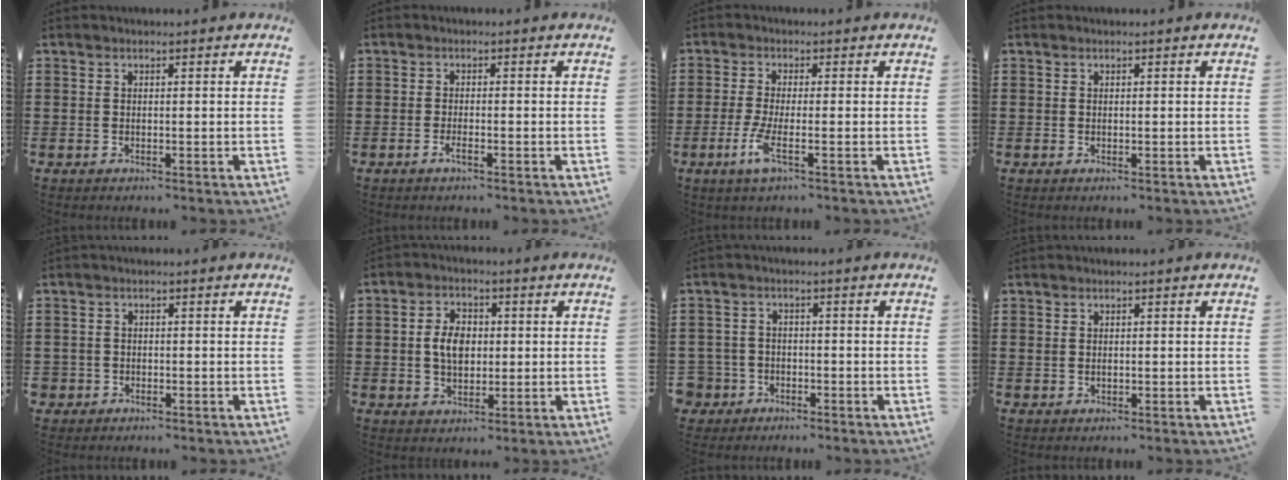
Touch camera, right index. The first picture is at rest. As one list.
[{"total": 1.4, "force": [-0.9, 0.2, 1.1], "torque": [-0.027, -0.006, -0.019]}, {"total": 4.5, "force": [-1.9, 0.7, 4.1], "torque": [-0.103, -0.018, -0.042]}, {"total": 0.0}, {"total": 1.5, "force": [-1.0, 1.0, 0.0], "torque": [-0.005, 0.002, -0.025]}, {"total": 5.1, "force": [0.1, 3.5, 3.8], "torque": [-0.078, 0.008, -0.004]}, {"total": 3.3, "force": [-2.3, 2.3, 0.4], "torque": [-0.029, 0.000, -0.053]}, {"total": 0.7, "force": [0.1, 0.4, 0.5], "torque": [-0.012, 0.003, 0.001]}]